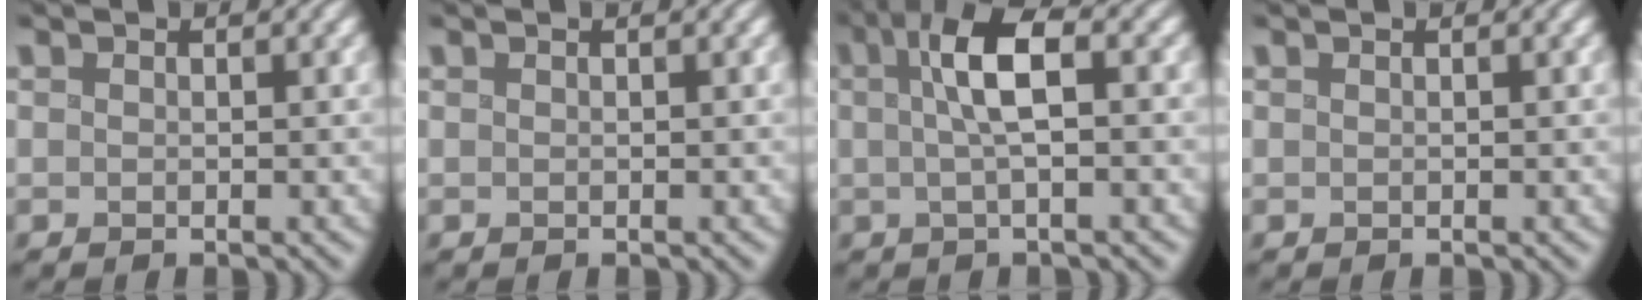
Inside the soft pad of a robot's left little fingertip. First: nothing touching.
{"total": 0.0}
{"total": 4.8, "force": [0.6, 1.6, 4.5], "torque": [-0.092, 0.015, 0.008]}
{"total": 0.0}